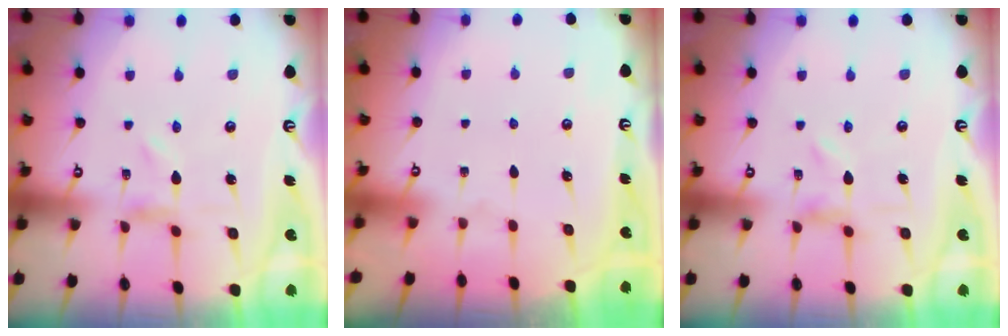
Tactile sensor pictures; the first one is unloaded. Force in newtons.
{"total": 1.6, "press": 1.6, "slide": 0.2}
{"total": 0.7, "press": 0.6, "slide": 0.3}